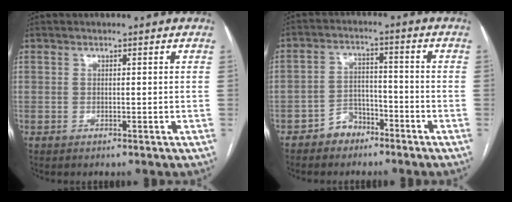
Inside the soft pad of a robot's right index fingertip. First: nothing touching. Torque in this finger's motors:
{"motor_torque": [-0.23, 0.00, -0.58, -0.21]}